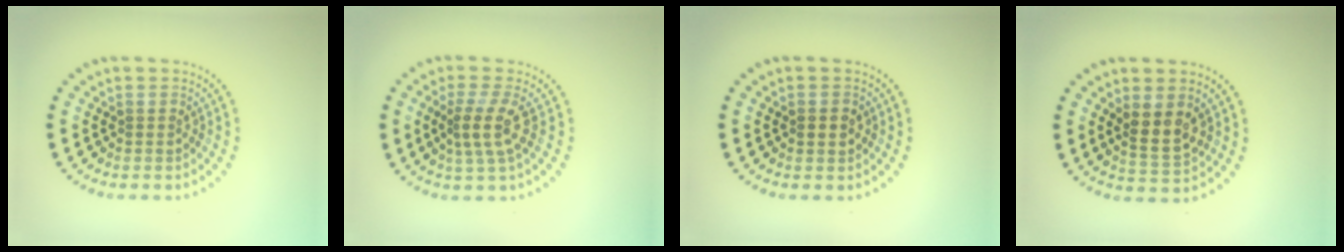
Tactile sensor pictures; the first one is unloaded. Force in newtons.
{"total": 2.8, "press": 2.2, "slide": 1.7}
{"total": 1.8, "press": 1.8, "slide": 0.2}
{"total": 2.9, "press": 2.7, "slide": 1.0}